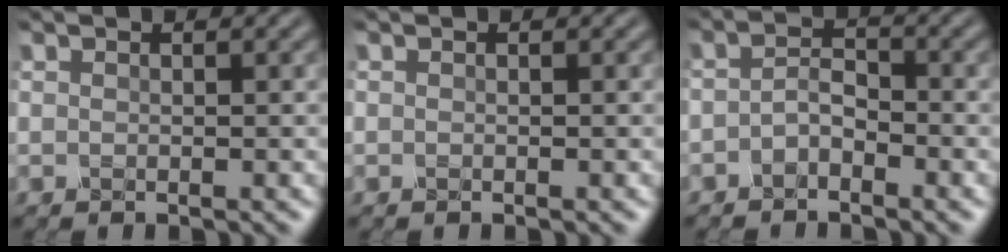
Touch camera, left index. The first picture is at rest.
{"total": 0.0}
{"total": 1.9, "force": [-1.5, 0.7, 0.9], "torque": [-0.019, 0.008, -0.035]}